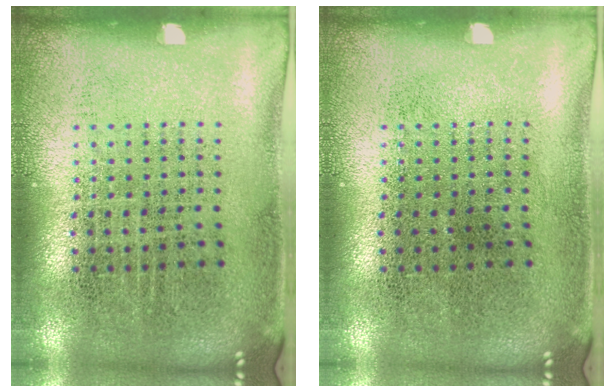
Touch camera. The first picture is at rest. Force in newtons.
{"total": 0.0}